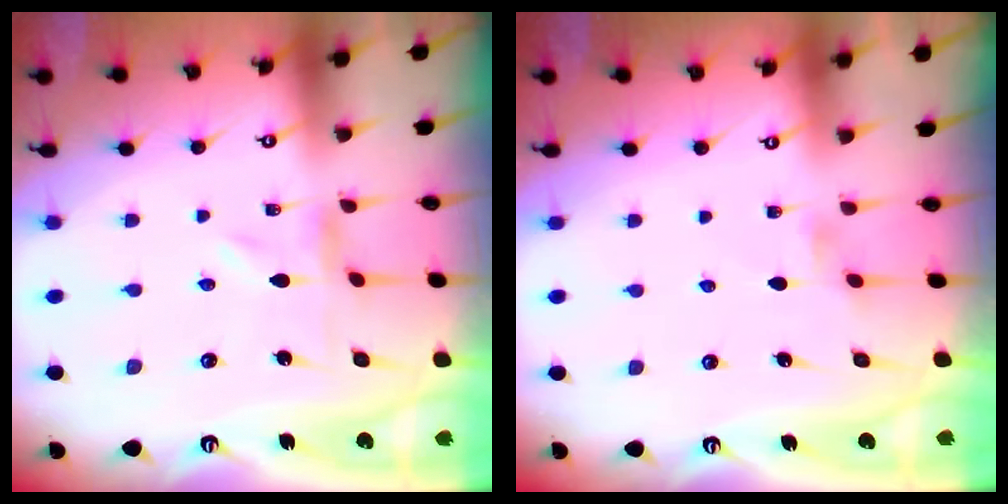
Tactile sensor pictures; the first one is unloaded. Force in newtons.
{"total": 0.9, "press": 0.8, "slide": 0.3}